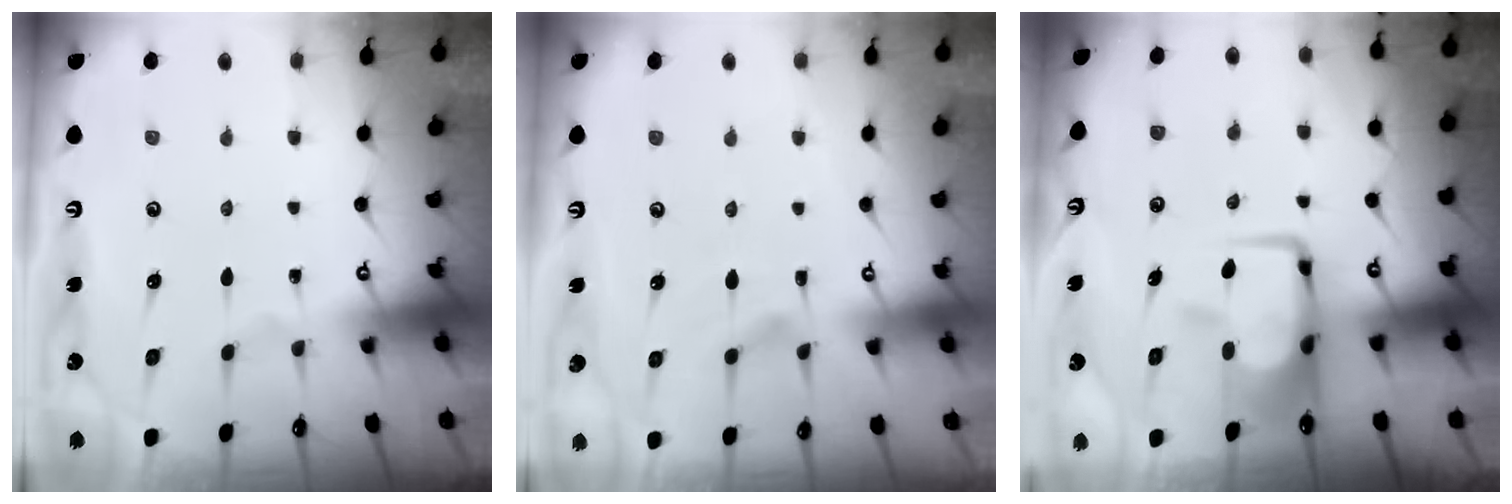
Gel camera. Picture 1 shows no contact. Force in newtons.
{"total": 1.5, "press": 0.9, "slide": 1.2}
{"total": 7.4, "press": 7.3, "slide": 1.3}